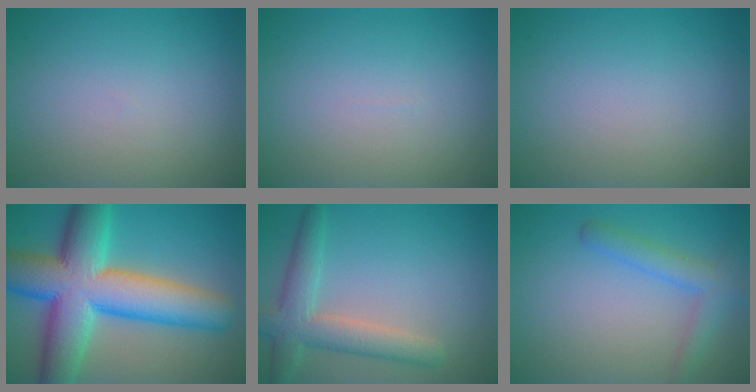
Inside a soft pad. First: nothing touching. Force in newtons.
{"total": 0.0}
{"total": 0.0}
{"total": 14.0, "press": 14.0, "slide": 0.4}
{"total": 4.8, "press": 4.8, "slide": 0.3}
{"total": 2.7, "press": 2.7, "slide": 0.1}